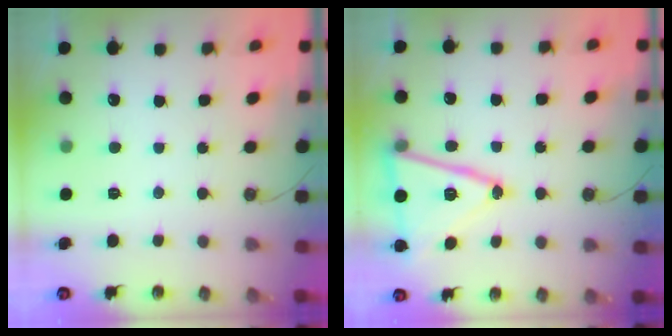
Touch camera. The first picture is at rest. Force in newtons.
{"total": 16.2, "press": 15.9, "slide": 3.3}